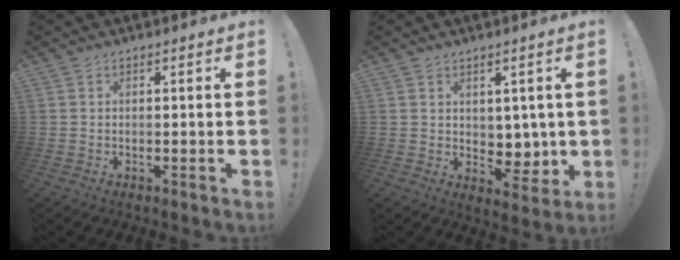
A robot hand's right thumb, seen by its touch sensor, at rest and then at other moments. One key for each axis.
{"total": 6.8, "fx": 2.3, "fy": 5.7, "fz": 2.8, "tx": -0.024, "ty": -0.023, "tz": 0.052}